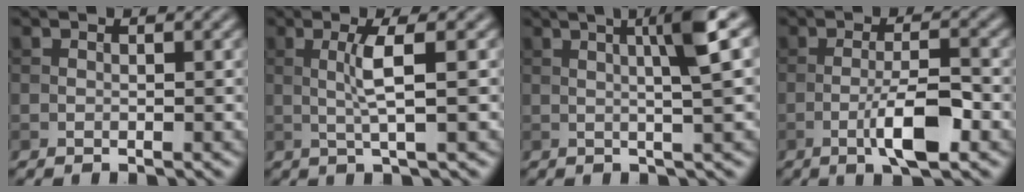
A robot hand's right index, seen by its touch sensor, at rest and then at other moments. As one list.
[{"total": 3.3, "force": [0.3, 0.3, 3.3], "torque": [-0.066, 0.002, 0.006]}, {"total": 5.3, "force": [1.3, 0.6, 5.1], "torque": [-0.073, 0.015, 0.021]}, {"total": 5.3, "force": [-2.1, 1.0, 4.7], "torque": [-0.084, 0.003, -0.039]}]